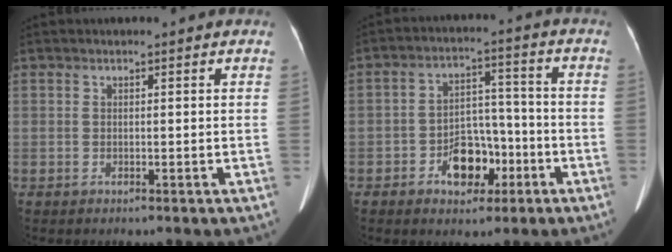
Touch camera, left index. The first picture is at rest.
{"total": 8.0, "force": [-3.8, 4.9, 5.1], "torque": [-0.087, 0.026, -0.057]}